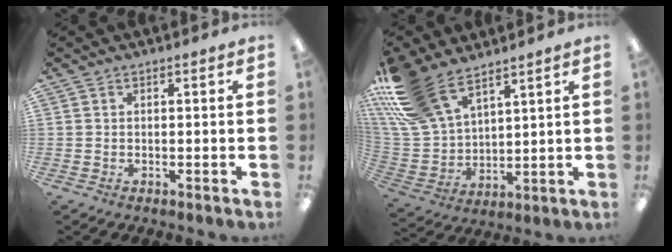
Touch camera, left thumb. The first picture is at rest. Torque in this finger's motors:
{"motor_torque": [0.55, 0.33, 1.17, -1.60, 0.16]}